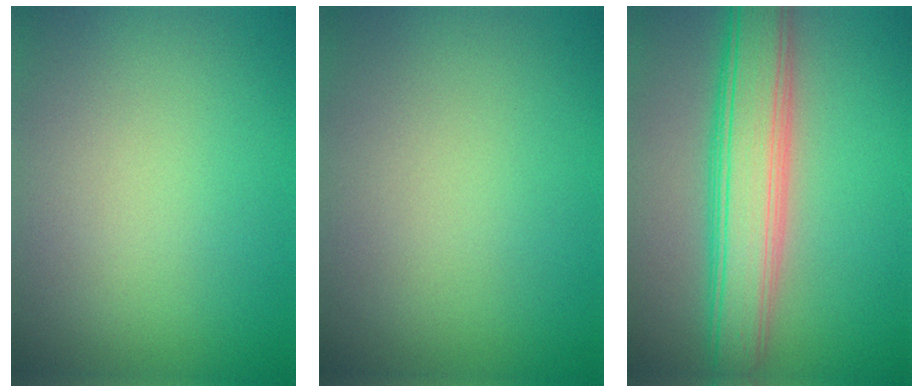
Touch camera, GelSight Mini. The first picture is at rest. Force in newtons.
{"total": 0.0}
{"total": 7.1, "press": 7.1, "slide": 0.3}